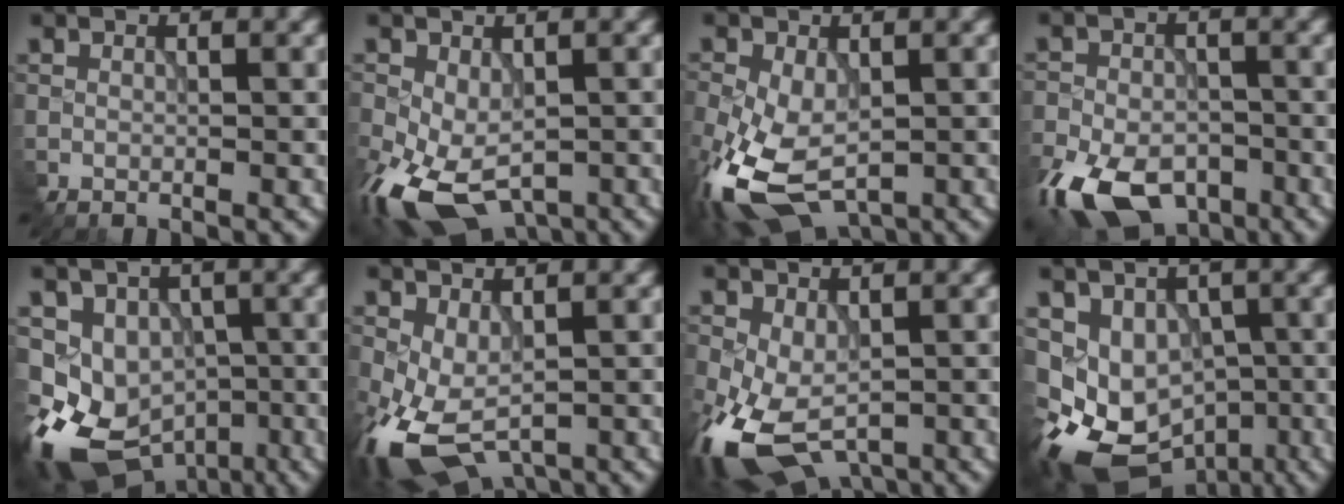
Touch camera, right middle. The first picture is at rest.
{"total": 9.0, "force": [-3.8, 5.0, 6.5], "torque": [-0.157, -0.035, -0.055]}
{"total": 9.2, "force": [-3.2, 5.1, 7.0], "torque": [-0.182, -0.029, -0.054]}
{"total": 11.8, "force": [-7.4, 6.6, 6.3], "torque": [-0.127, -0.043, -0.126]}
{"total": 10.9, "force": [-5.5, 8.3, 4.4], "torque": [-0.078, -0.017, -0.079]}
{"total": 7.1, "force": [-2.7, 3.8, 5.4], "torque": [-0.136, -0.014, -0.042]}
{"total": 9.5, "force": [-4.0, 5.1, 6.9], "torque": [-0.172, -0.035, -0.060]}
{"total": 12.7, "force": [-6.8, 9.4, 5.0], "torque": [-0.094, -0.028, -0.086]}